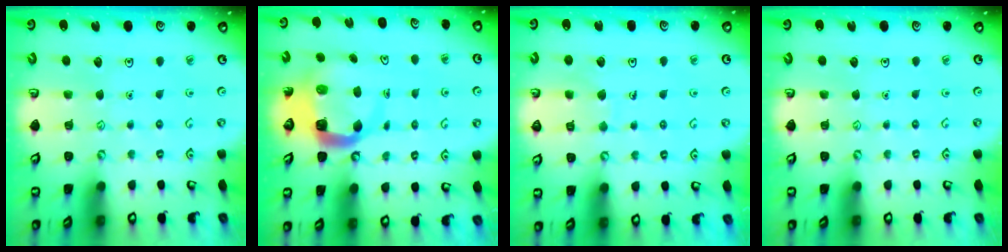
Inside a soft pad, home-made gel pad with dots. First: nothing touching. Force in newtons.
{"total": 7.2, "press": 7.1, "slide": 1.1}
{"total": 5.7, "press": 5.7, "slide": 0.3}
{"total": 0.0}